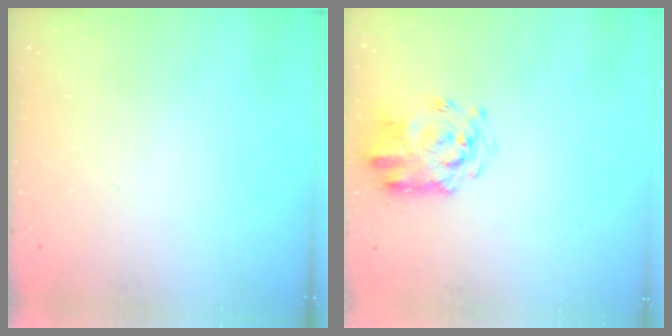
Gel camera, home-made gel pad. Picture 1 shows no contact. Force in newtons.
{"total": 4.1, "press": 4.0, "slide": 1.0}